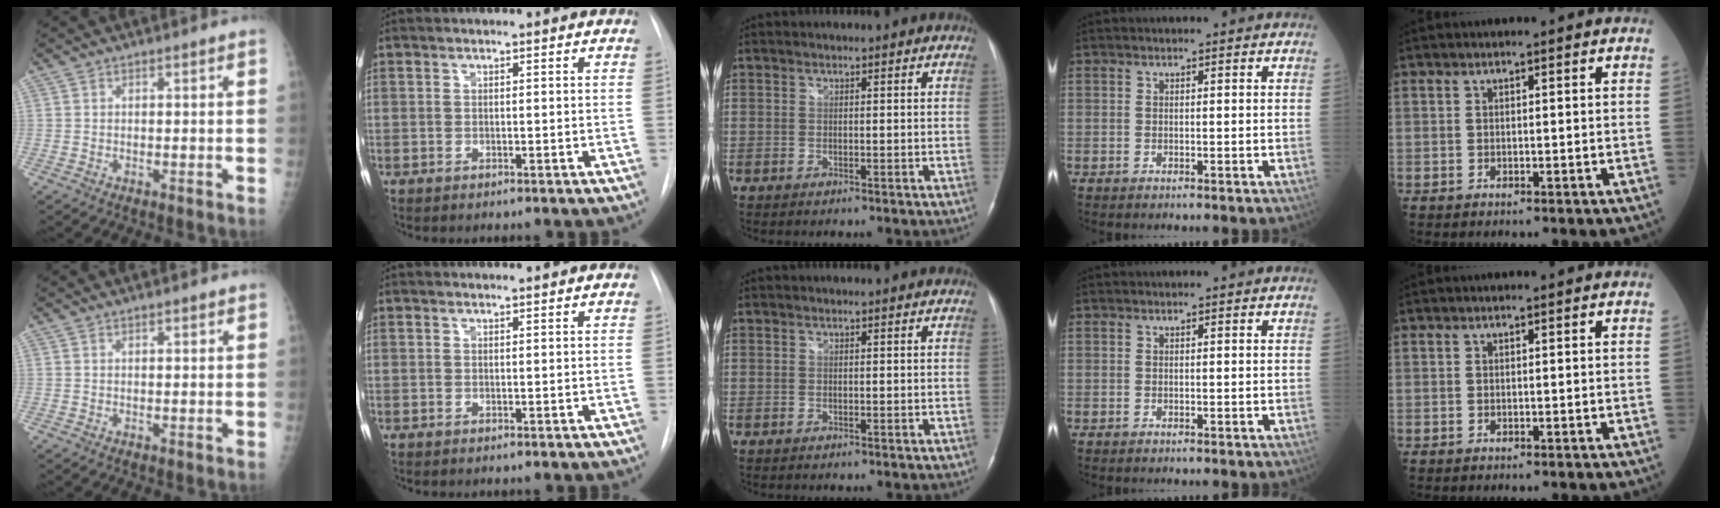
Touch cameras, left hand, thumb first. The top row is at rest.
{"thumb": {"total": 1.0, "force": [0.7, 0.3, 0.6], "torque": [-0.009, -0.002, 0.010]}, "index": {"total": 0.8, "force": [0.8, -0.1, 0.0], "torque": [-0.009, 0.002, 0.013]}}